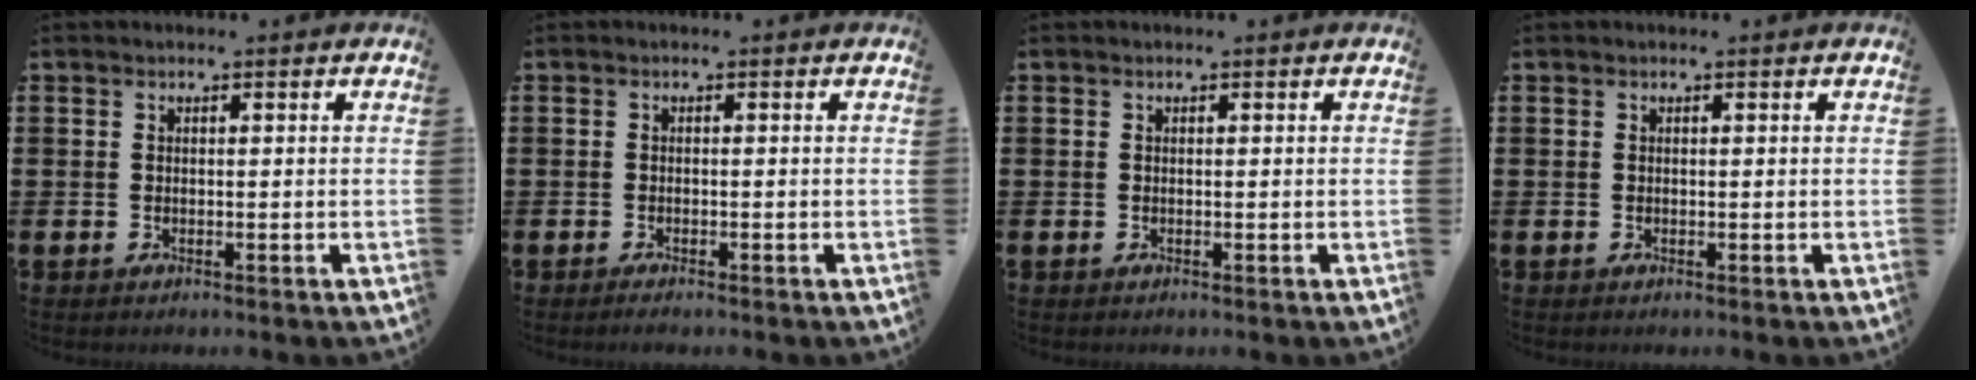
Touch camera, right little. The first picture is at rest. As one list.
[{"total": 0.0}, {"total": 0.0}, {"total": 0.0}]